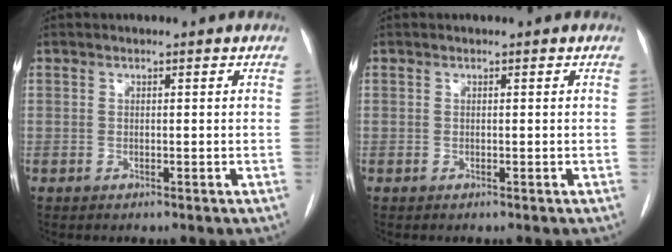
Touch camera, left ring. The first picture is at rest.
{"total": 0.0}